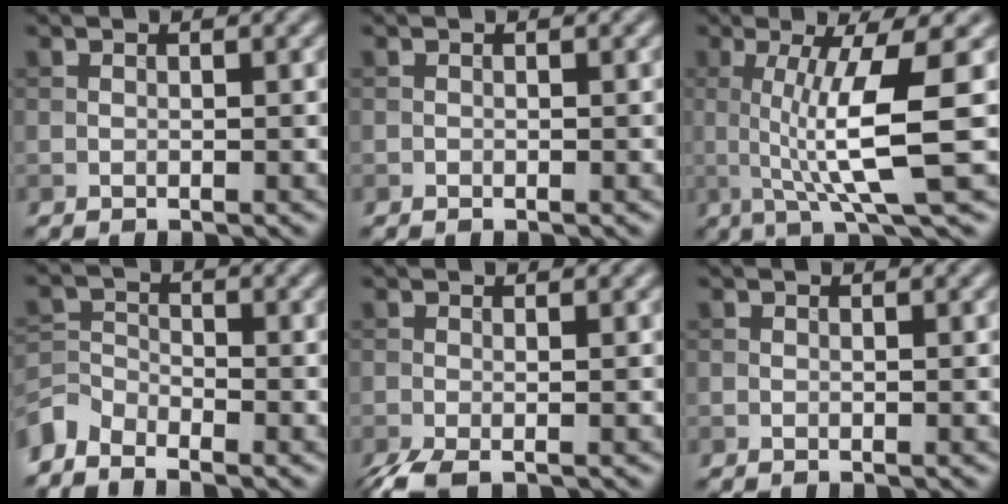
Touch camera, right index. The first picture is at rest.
{"total": 0.0}
{"total": 7.5, "force": [0.4, 1.3, 7.4], "torque": [-0.119, -0.004, 0.009]}
{"total": 3.5, "force": [-3.1, 1.3, 0.8], "torque": [-0.016, -0.003, -0.075]}
{"total": 2.7, "force": [-1.6, 0.6, 2.2], "torque": [-0.046, -0.010, -0.036]}
{"total": 0.0}